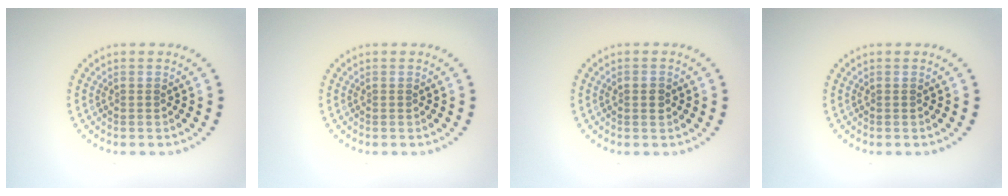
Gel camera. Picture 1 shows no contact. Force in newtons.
{"total": 0.0}
{"total": 1.4, "press": 1.4, "slide": 0.2}
{"total": 0.0}